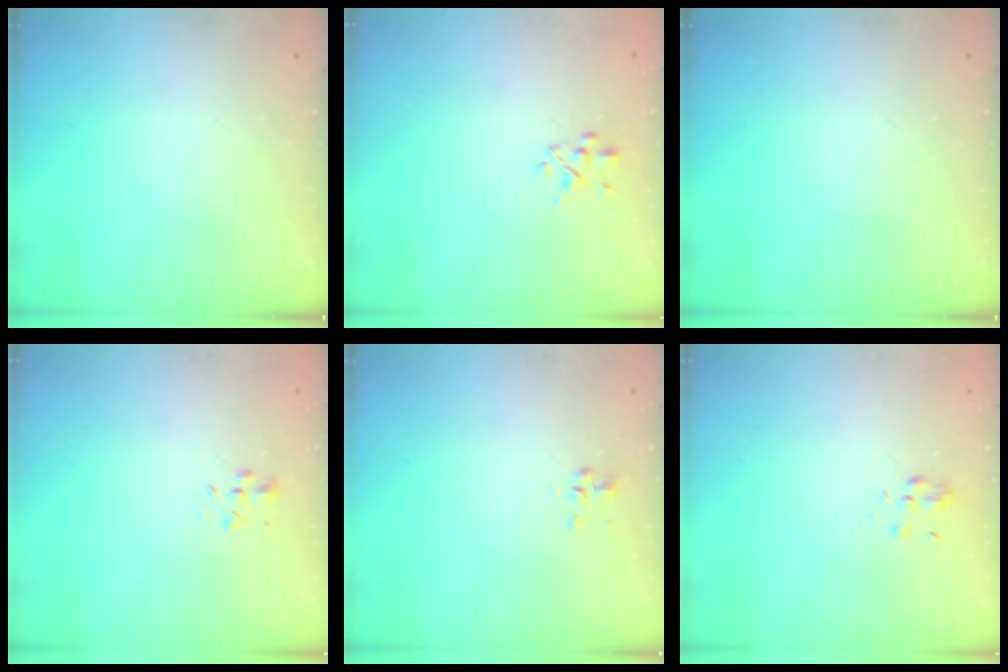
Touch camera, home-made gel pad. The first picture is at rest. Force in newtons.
{"total": 3.0, "press": 2.8, "slide": 1.1}
{"total": 0.0}
{"total": 2.6, "press": 2.4, "slide": 1.0}
{"total": 1.7, "press": 1.6, "slide": 0.6}
{"total": 3.8, "press": 3.4, "slide": 1.7}